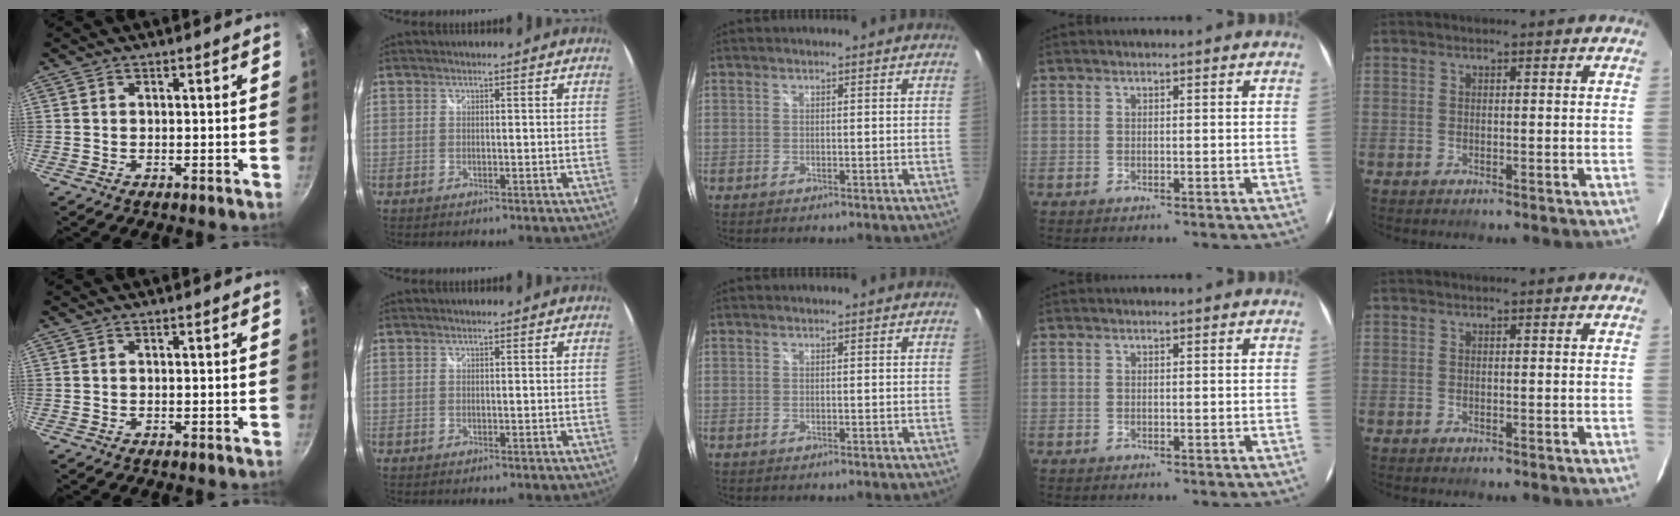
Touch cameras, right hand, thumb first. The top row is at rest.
{}